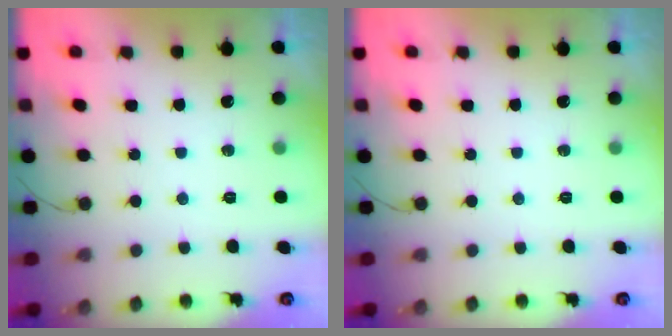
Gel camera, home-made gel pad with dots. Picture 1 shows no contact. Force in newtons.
{"total": 0.0}